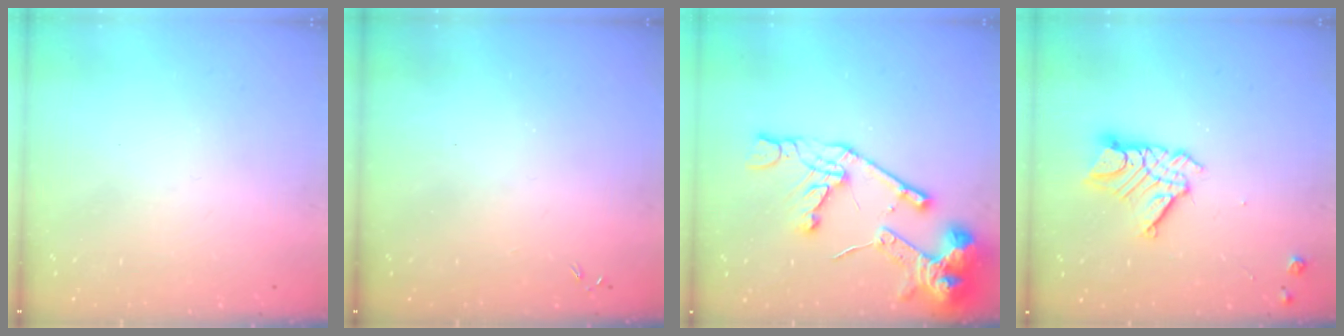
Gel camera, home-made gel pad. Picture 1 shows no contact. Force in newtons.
{"total": 0.0}
{"total": 19.0, "press": 18.9, "slide": 2.0}
{"total": 11.6, "press": 11.5, "slide": 0.9}